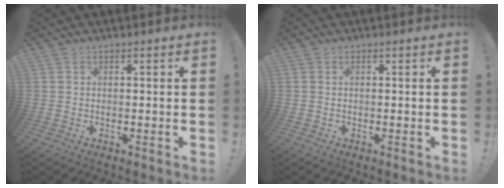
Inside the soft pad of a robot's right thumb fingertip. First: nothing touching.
{"total": 0.0}